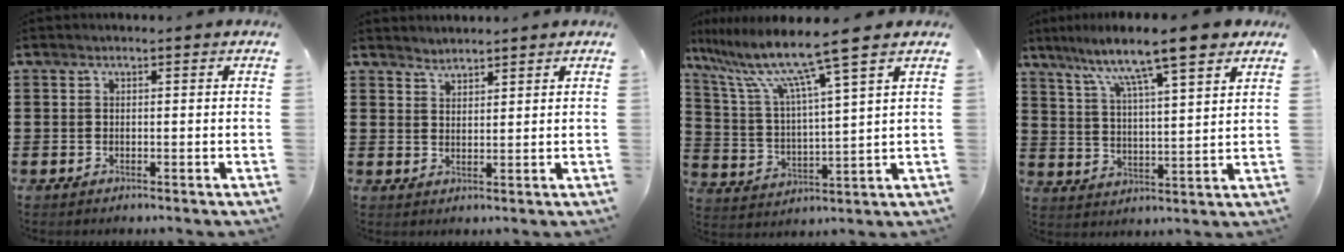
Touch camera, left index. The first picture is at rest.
{"total": 2.1, "force": [2.1, 0.2, -0.6], "torque": [0.005, -0.001, 0.041]}
{"total": 10.3, "force": [8.0, -0.5, 6.6], "torque": [-0.156, -0.044, 0.129]}
{"total": 8.9, "force": [7.2, 0.7, 5.1], "torque": [-0.120, -0.040, 0.117]}